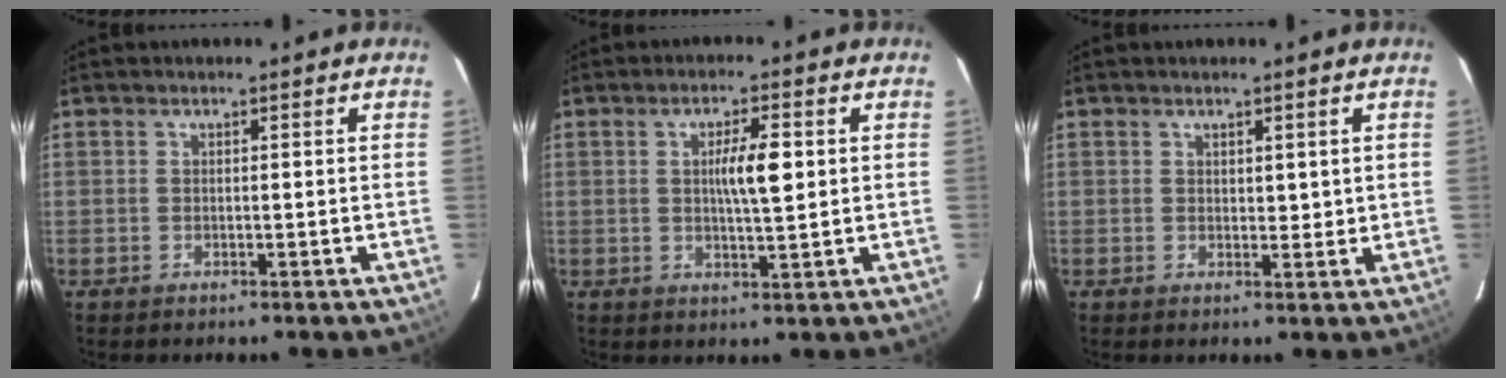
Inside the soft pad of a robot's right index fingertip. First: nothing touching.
{"total": 5.5, "force": [0.9, 0.7, 5.4], "torque": [-0.091, 0.004, 0.015]}
{"total": 2.0, "force": [0.8, 1.1, 1.4], "torque": [-0.016, -0.002, 0.013]}